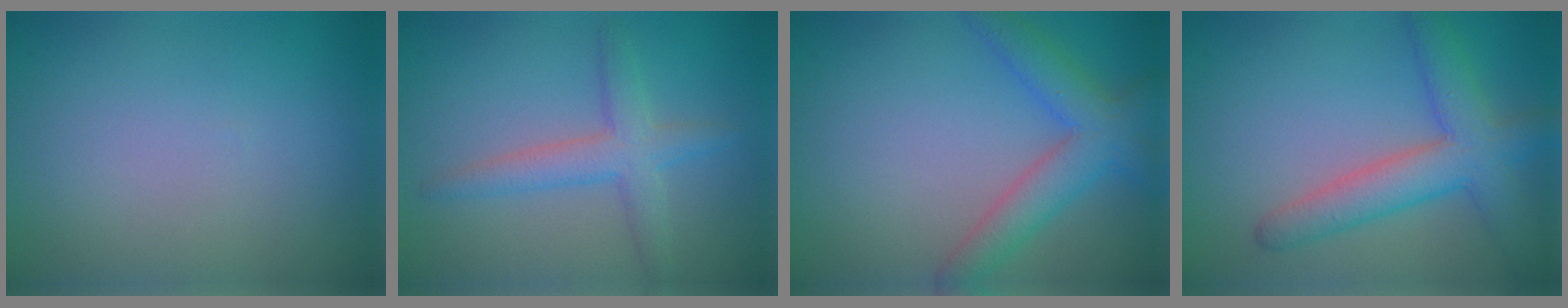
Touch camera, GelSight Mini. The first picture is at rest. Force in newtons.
{"total": 3.4, "press": 3.4, "slide": 0.3}
{"total": 4.6, "press": 4.6, "slide": 0.1}
{"total": 5.5, "press": 5.5, "slide": 0.3}